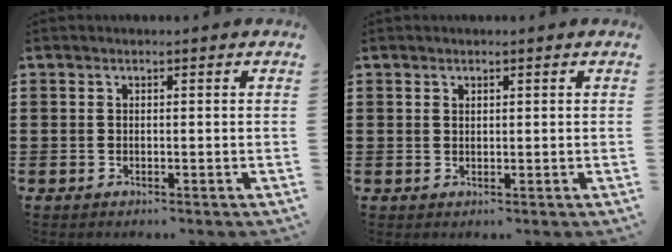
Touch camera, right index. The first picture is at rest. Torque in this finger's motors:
{"motor_torque": [-0.32, -0.07, -0.08, -0.01]}